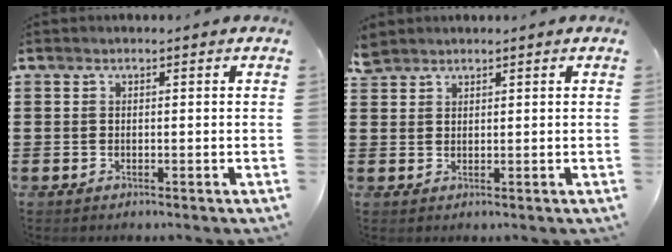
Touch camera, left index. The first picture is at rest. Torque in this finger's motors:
{"motor_torque": [0.20, -0.19, -0.01, 0.00]}